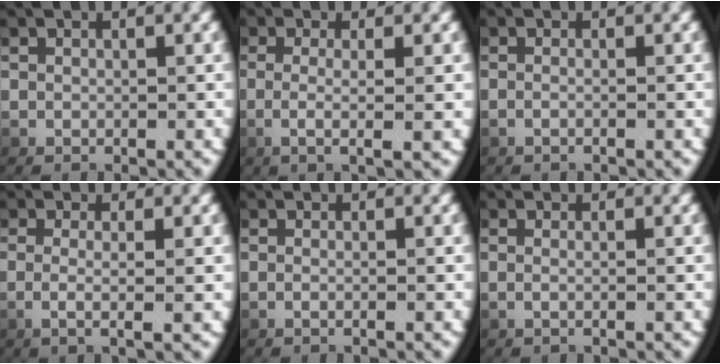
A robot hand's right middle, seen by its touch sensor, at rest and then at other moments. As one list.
[{"total": 3.2, "force": [0.0, 0.1, 3.2], "torque": [-0.070, -0.008, 0.006]}, {"total": 1.1, "force": [-0.8, -0.1, 0.8], "torque": [-0.027, -0.004, -0.010]}, {"total": 2.8, "force": [-0.1, 0.0, 2.8], "torque": [-0.065, -0.009, 0.003]}, {"total": 0.9, "force": [-0.7, -0.2, 0.6], "torque": [-0.022, -0.005, -0.009]}, {"total": 1.0, "force": [-0.4, -0.4, 0.9], "torque": [-0.030, -0.007, -0.002]}]